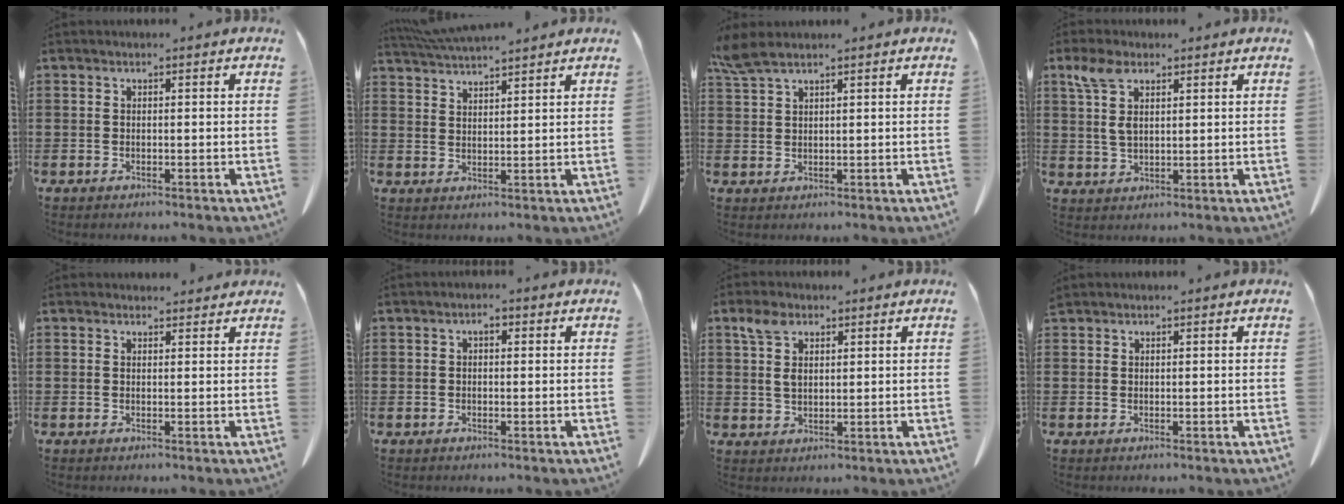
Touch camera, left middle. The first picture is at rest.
{"total": 5.0, "force": [4.7, 0.3, 1.5], "torque": [-0.044, -0.014, 0.088]}
{"total": 3.4, "force": [2.6, 0.7, 2.1], "torque": [-0.049, -0.001, 0.050]}
{"total": 5.7, "force": [2.7, 2.5, 4.3], "torque": [-0.100, 0.002, 0.047]}
{"total": 1.4, "force": [1.3, 0.4, 0.2], "torque": [0.002, 0.000, 0.023]}
{"total": 1.4, "force": [0.0, 0.7, 1.2], "torque": [-0.024, 0.006, -0.002]}
{"total": 4.3, "force": [2.3, 2.3, 2.9], "torque": [-0.066, 0.008, 0.041]}
{"total": 0.8, "force": [0.8, 0.1, 0.0], "torque": [-0.004, -0.003, 0.017]}